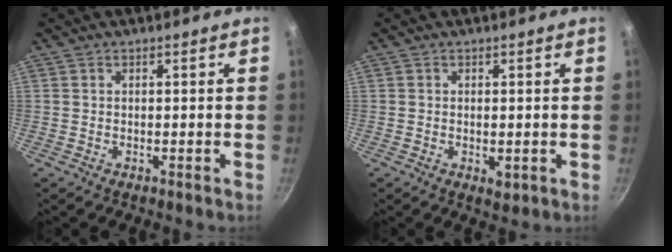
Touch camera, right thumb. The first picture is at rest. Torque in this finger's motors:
{"motor_torque": [-0.21, 0.12, 0.24, 0.29, 0.08]}